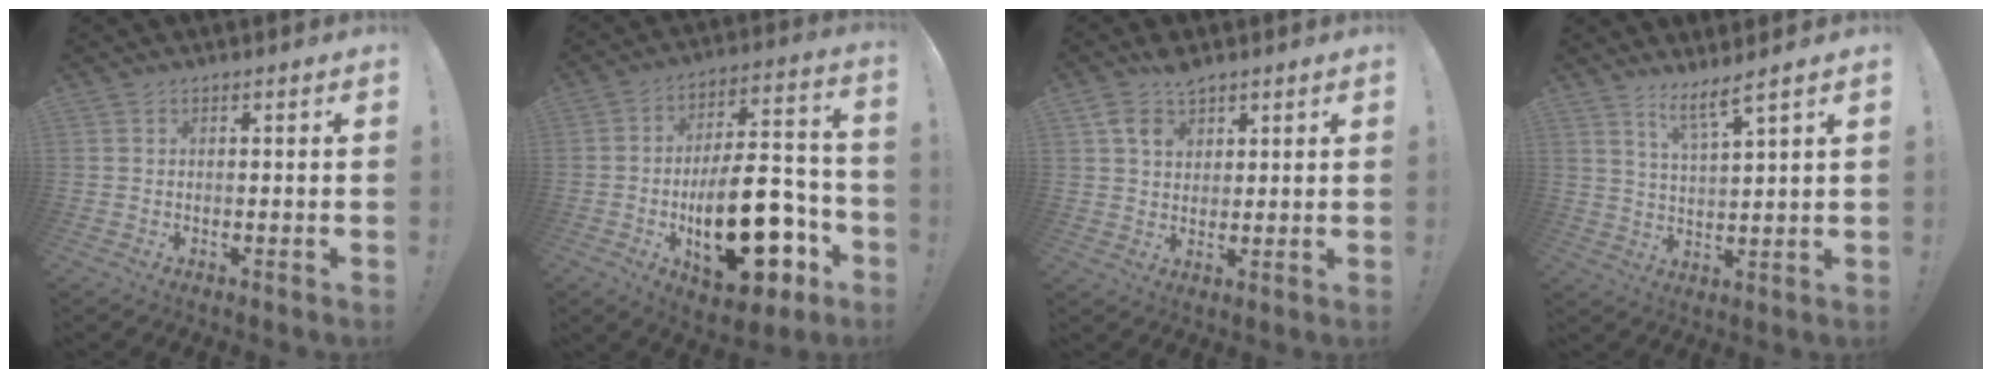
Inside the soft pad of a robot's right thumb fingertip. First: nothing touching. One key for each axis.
{"total": 24.3, "fx": -7.9, "fy": 11.1, "fz": 20.1, "tx": -0.328, "ty": 0.057, "tz": -0.115}
{"total": 6.9, "fx": 3.9, "fy": 4.6, "fz": 3.3, "tx": -0.044, "ty": -0.014, "tz": 0.073}
{"total": 7.2, "fx": 5.5, "fy": 0.5, "fz": 4.6, "tx": -0.083, "ty": -0.031, "tz": 0.094}